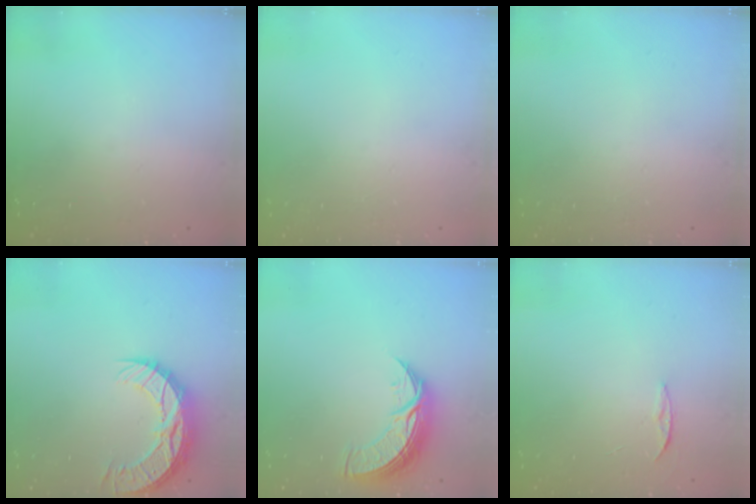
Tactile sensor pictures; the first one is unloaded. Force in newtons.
{"total": 0.0}
{"total": 0.0}
{"total": 12.2, "press": 12.2, "slide": 0.8}
{"total": 9.5, "press": 9.5, "slide": 0.8}
{"total": 3.4, "press": 3.4, "slide": 0.4}